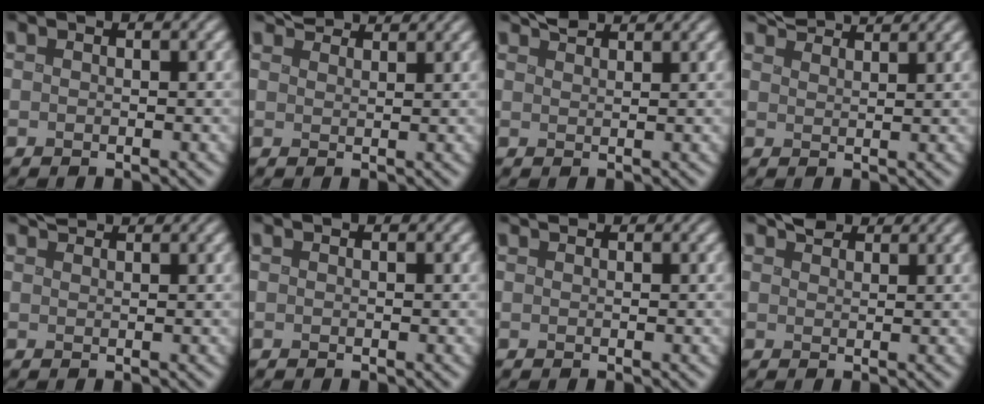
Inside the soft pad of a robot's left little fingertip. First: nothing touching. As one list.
[{"total": 3.0, "force": [2.8, 0.5, 0.7], "torque": [-0.011, 0.007, 0.048]}, {"total": 2.1, "force": [2.0, 0.2, 0.5], "torque": [-0.006, 0.009, 0.039]}, {"total": 3.6, "force": [3.5, 0.4, 0.9], "torque": [-0.012, 0.009, 0.060]}, {"total": 1.7, "force": [1.7, 0.1, 0.4], "torque": [-0.007, 0.006, 0.029]}, {"total": 0.0}, {"total": 0.8, "force": [0.8, 0.1, 0.2], "torque": [-0.005, 0.002, 0.012]}, {"total": 2.4, "force": [2.1, 0.9, 0.7], "torque": [-0.008, 0.008, 0.039]}]